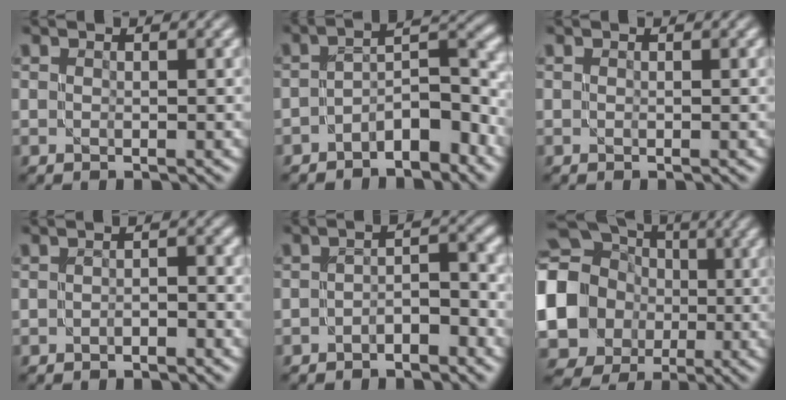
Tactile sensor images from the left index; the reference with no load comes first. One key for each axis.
{"total": 5.2, "fx": -2.9, "fy": 2.1, "fz": 3.8, "tx": -0.051, "ty": 0.011, "tz": -0.056}
{"total": 0.0}
{"total": 1.3, "fx": -0.9, "fy": 0.4, "fz": 0.9, "tx": -0.014, "ty": 0.004, "tz": -0.016}
{"total": 2.7, "fx": -1.6, "fy": 1.0, "fz": 1.9, "tx": -0.031, "ty": 0.011, "tz": -0.031}
{"total": 16.2, "fx": -0.2, "fy": 14.9, "fz": 6.5, "tx": -0.176, "ty": 0.009, "tz": -0.047}